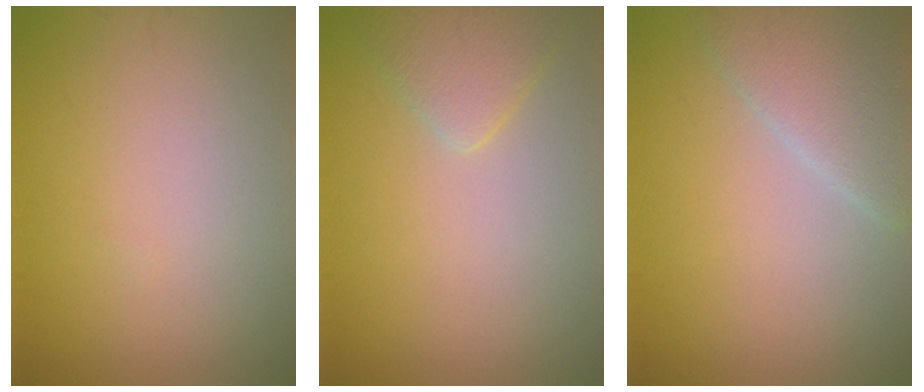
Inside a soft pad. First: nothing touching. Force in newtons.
{"total": 2.4, "press": 2.4, "slide": 0.2}
{"total": 4.1, "press": 4.0, "slide": 0.2}